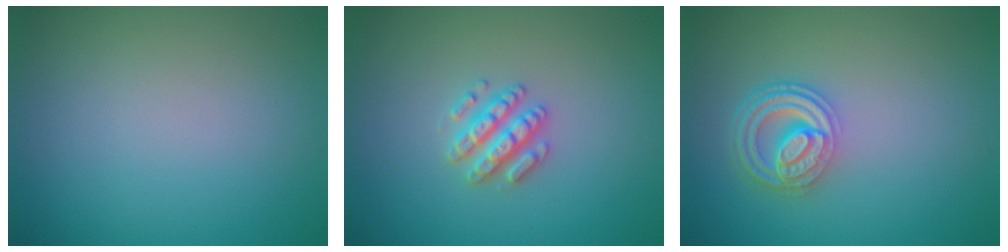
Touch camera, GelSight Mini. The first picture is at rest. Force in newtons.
{"total": 2.6, "press": 2.5, "slide": 0.4}
{"total": 4.6, "press": 3.5, "slide": 3.0}